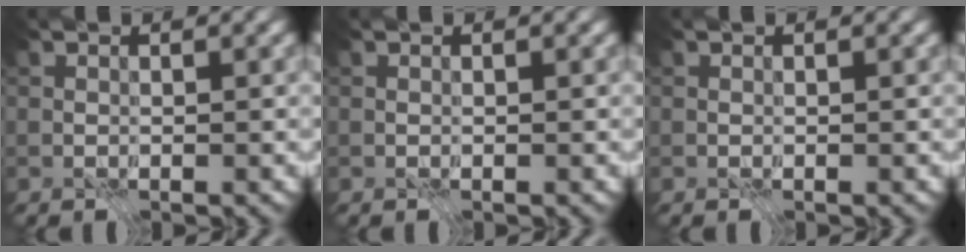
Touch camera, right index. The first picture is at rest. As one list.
[{"total": 0.0}, {"total": 0.0}]